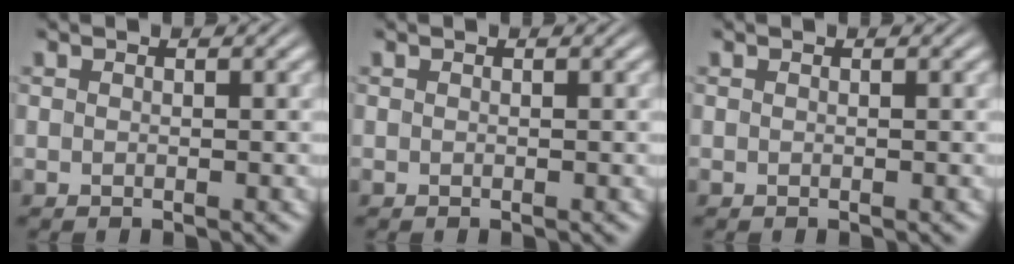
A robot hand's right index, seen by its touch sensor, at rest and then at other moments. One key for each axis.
{"total": 0.0}
{"total": 0.0}